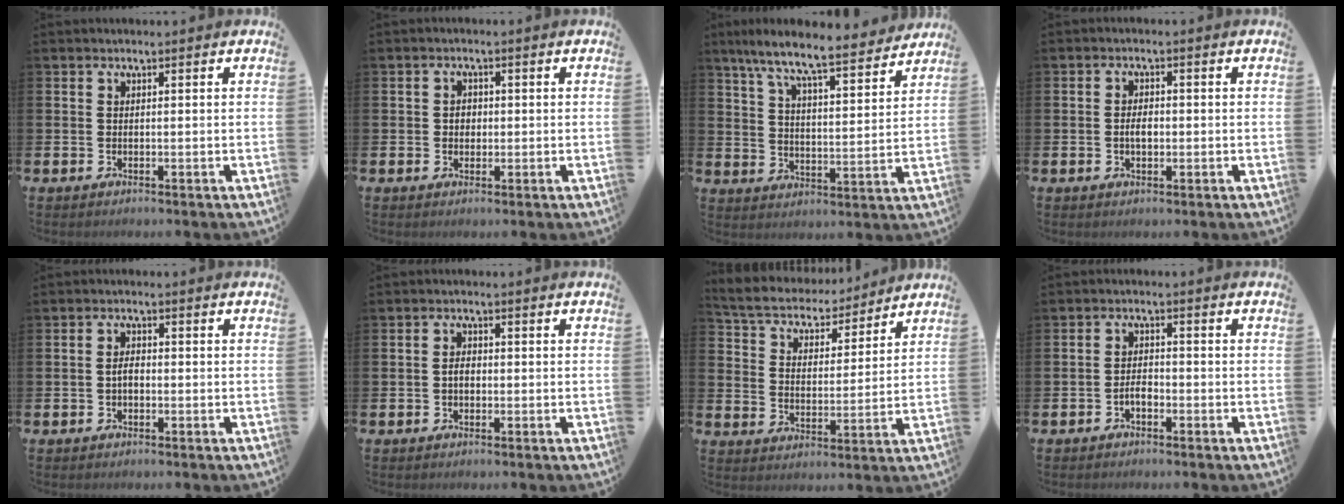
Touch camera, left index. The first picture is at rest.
{"total": 1.8, "force": [0.1, 1.5, 0.9], "torque": [-0.001, 0.003, -0.004]}
{"total": 9.2, "force": [8.3, 0.7, 3.8], "torque": [-0.091, -0.062, 0.140]}
{"total": 2.4, "force": [-0.3, 1.4, 1.9], "torque": [-0.027, 0.001, -0.009]}
{"total": 2.0, "force": [-0.4, 1.2, 1.6], "torque": [-0.030, 0.003, -0.009]}
{"total": 2.0, "force": [-0.3, 1.3, 1.5], "torque": [-0.018, 0.003, -0.009]}
{"total": 6.0, "force": [5.7, 1.7, 0.9], "torque": [-0.053, -0.044, 0.097]}
{"total": 1.9, "force": [-1.0, 1.0, 1.3], "torque": [-0.023, 0.005, -0.022]}